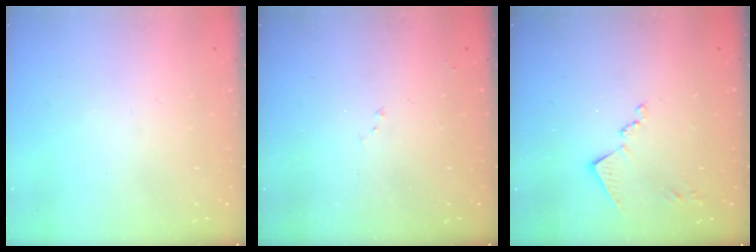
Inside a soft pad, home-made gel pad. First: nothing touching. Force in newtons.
{"total": 6.2, "press": 6.1, "slide": 0.9}
{"total": 9.1, "press": 9.1, "slide": 0.5}